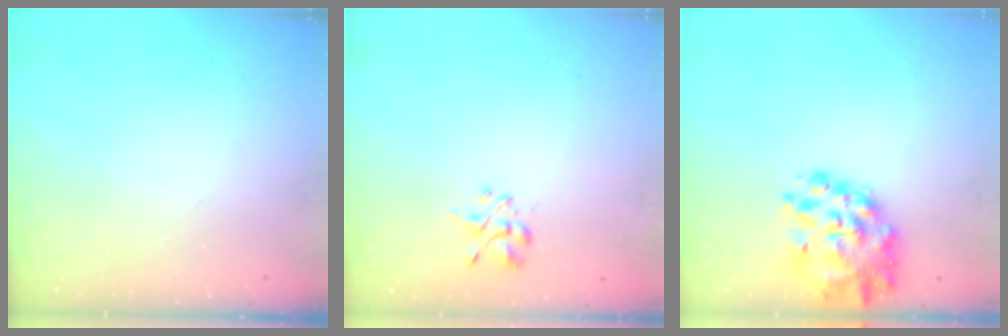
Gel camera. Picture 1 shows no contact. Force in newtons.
{"total": 2.4, "press": 2.2, "slide": 1.0}
{"total": 9.9, "press": 9.5, "slide": 2.8}